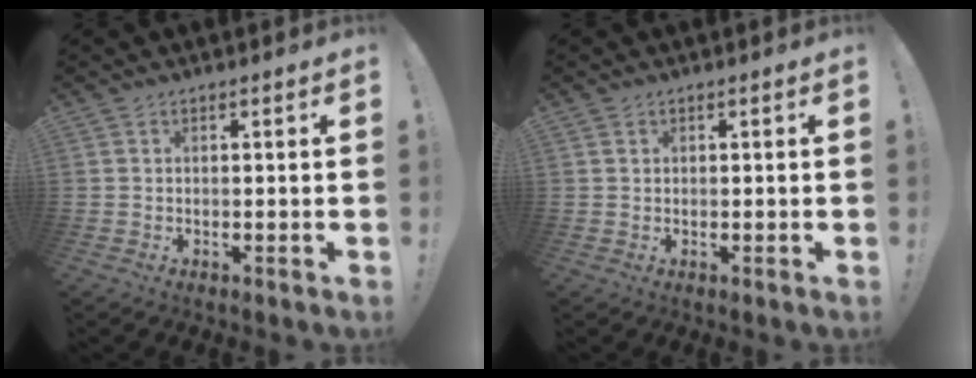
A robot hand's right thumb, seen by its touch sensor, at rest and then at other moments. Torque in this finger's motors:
{"motor_torque": [1.71, 1.59, 0.94, -0.55, 0.44]}